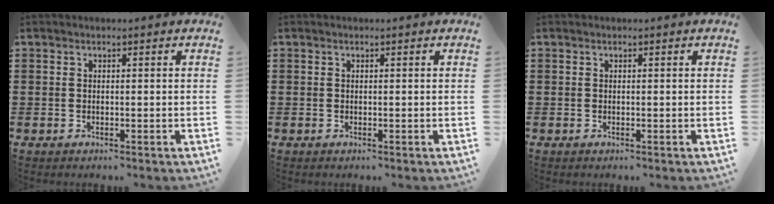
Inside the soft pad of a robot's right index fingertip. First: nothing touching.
{"total": 0.0}
{"total": 0.0}